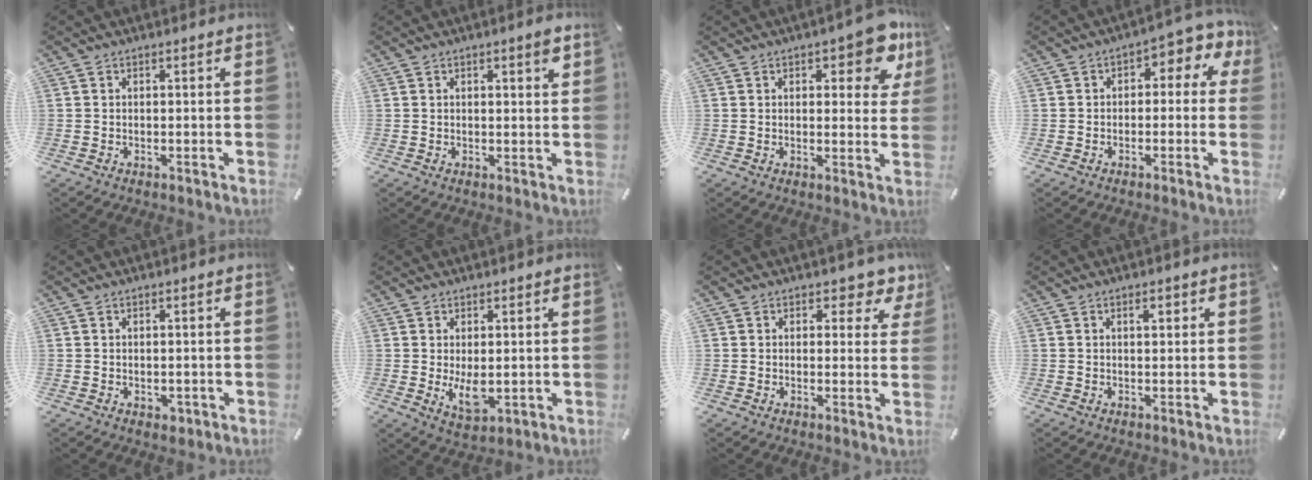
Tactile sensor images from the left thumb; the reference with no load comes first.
{"total": 2.4, "force": [1.3, 0.7, 1.9], "torque": [-0.032, 0.000, 0.020]}
{"total": 9.2, "force": [5.3, 4.2, 6.2], "torque": [-0.067, -0.026, 0.085]}
{"total": 6.0, "force": [0.5, 4.1, 4.3], "torque": [-0.052, -0.004, 0.001]}
{"total": 1.4, "force": [-0.2, 1.3, 0.6], "torque": [-0.011, 0.004, -0.004]}
{"total": 6.3, "force": [0.2, 3.5, 5.2], "torque": [-0.103, -0.011, 0.000]}
{"total": 5.1, "force": [3.2, 3.8, 1.5], "torque": [-0.004, -0.026, 0.052]}
{"total": 2.2, "force": [0.9, 1.0, 1.7], "torque": [-0.020, 0.000, 0.010]}